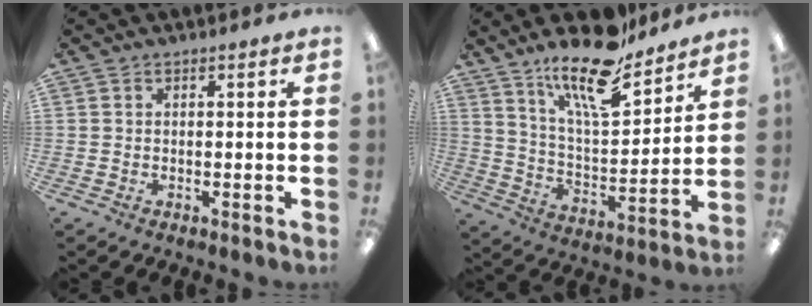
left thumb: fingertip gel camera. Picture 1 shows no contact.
{"total": 17.3, "force": [13.8, 4.8, 9.3], "torque": [-0.163, -0.086, 0.231]}